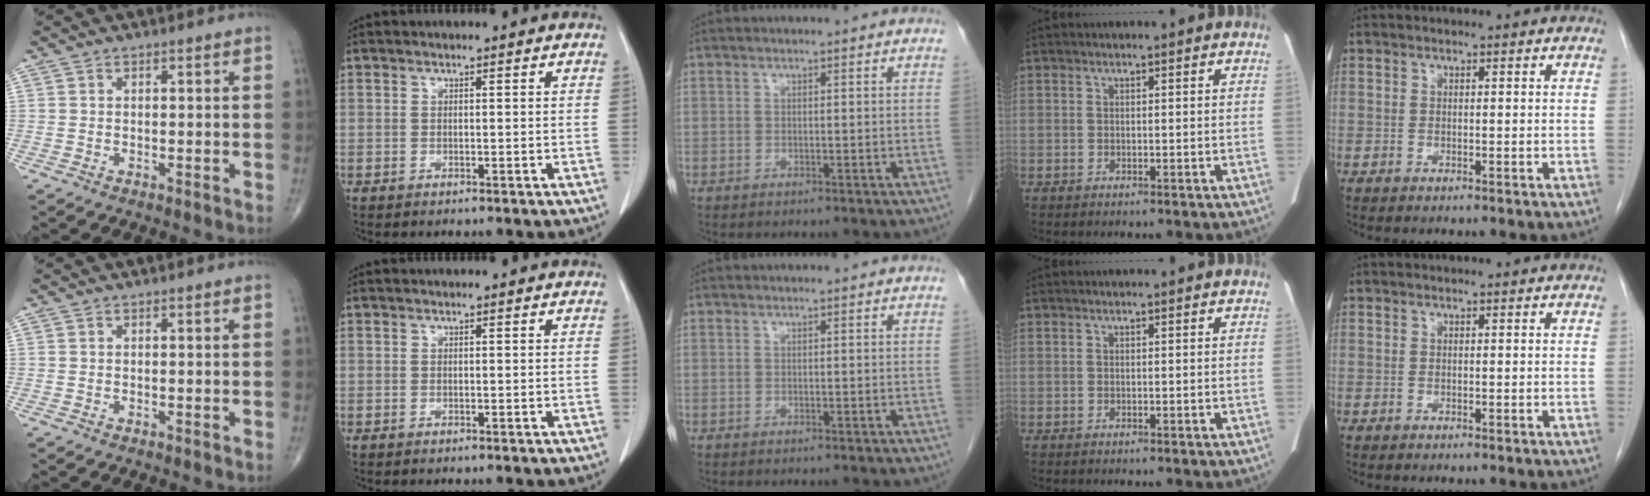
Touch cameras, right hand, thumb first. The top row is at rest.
{}